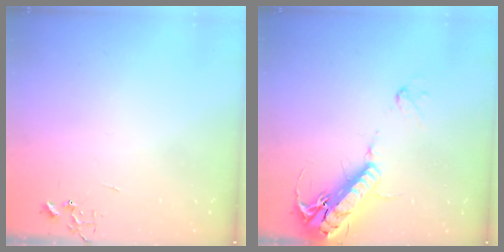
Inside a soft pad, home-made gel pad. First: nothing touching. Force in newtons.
{"total": 19.9, "press": 19.5, "slide": 3.8}